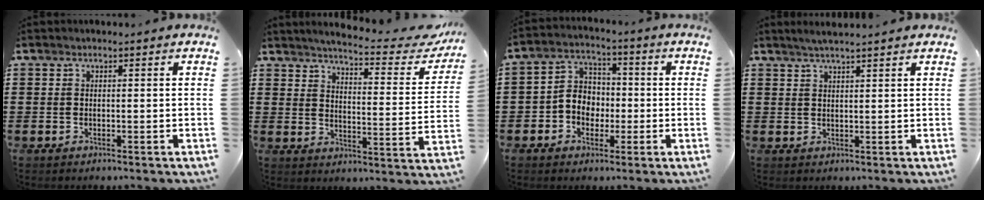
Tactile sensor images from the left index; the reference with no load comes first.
{"total": 5.0, "force": [4.4, -0.3, 2.3], "torque": [-0.060, -0.037, 0.067]}
{"total": 5.7, "force": [-1.5, 5.0, 2.2], "torque": [-0.055, 0.019, -0.032]}
{"total": 2.3, "force": [2.0, -0.2, 1.1], "torque": [-0.024, 0.002, 0.037]}